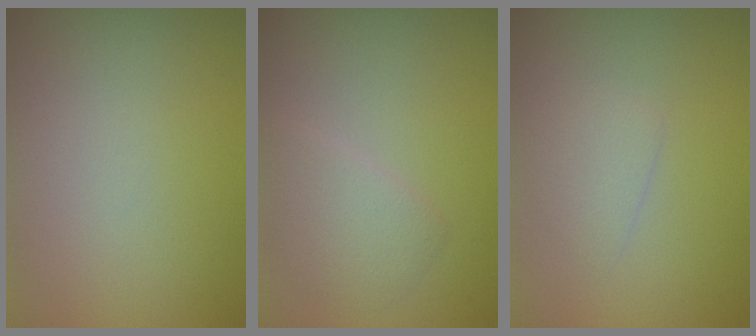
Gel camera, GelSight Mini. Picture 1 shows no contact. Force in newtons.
{"total": 2.2, "press": 2.2, "slide": 0.0}
{"total": 1.5, "press": 1.5, "slide": 0.1}